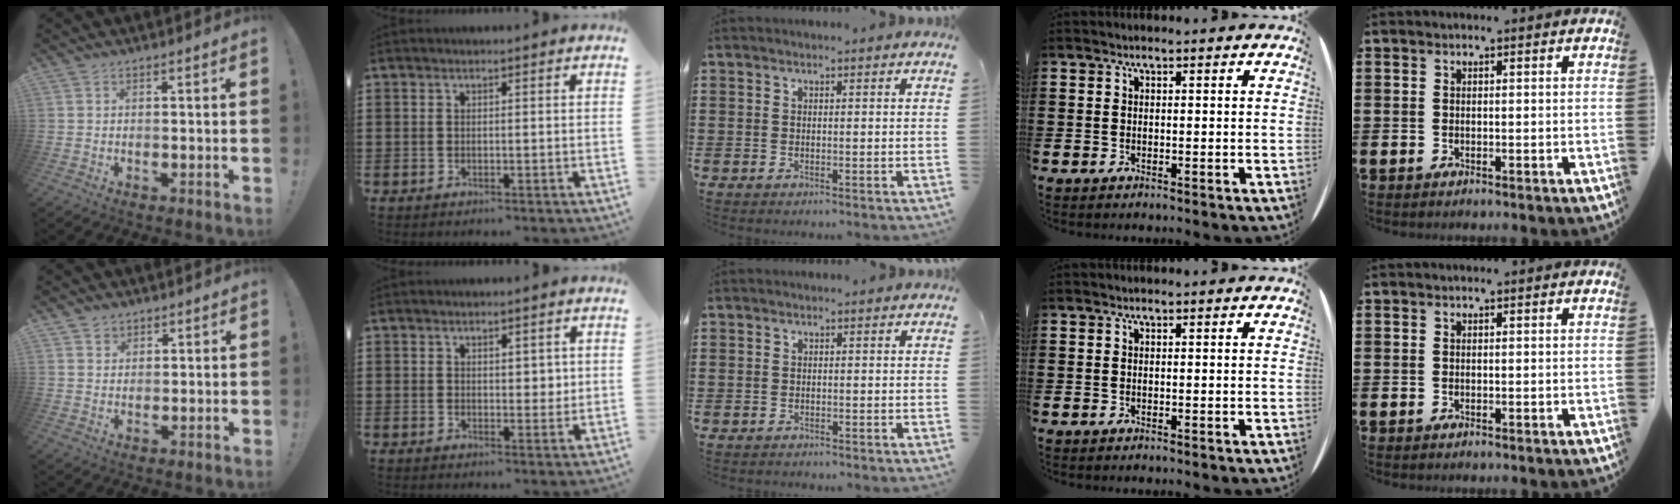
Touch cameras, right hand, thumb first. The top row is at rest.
{"thumb": {"total": 2.6, "force": [1.9, 1.7, 0.2], "torque": [0.002, -0.012, 0.034]}, "index": {"total": 2.4, "force": [0.8, 1.4, 1.8], "torque": [-0.020, 0.001, 0.010]}, "middle": {"total": 0.6, "force": [-0.6, 0.3, -0.1], "torque": [0.001, 0.004, -0.013]}}